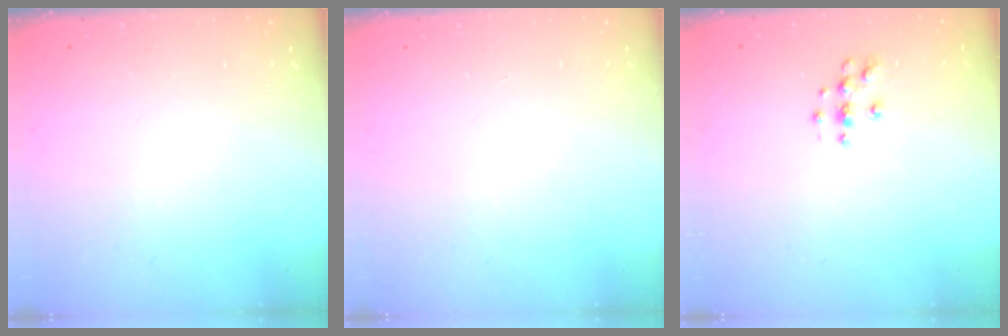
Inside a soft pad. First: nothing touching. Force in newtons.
{"total": 0.0}
{"total": 3.9, "press": 3.8, "slide": 0.4}